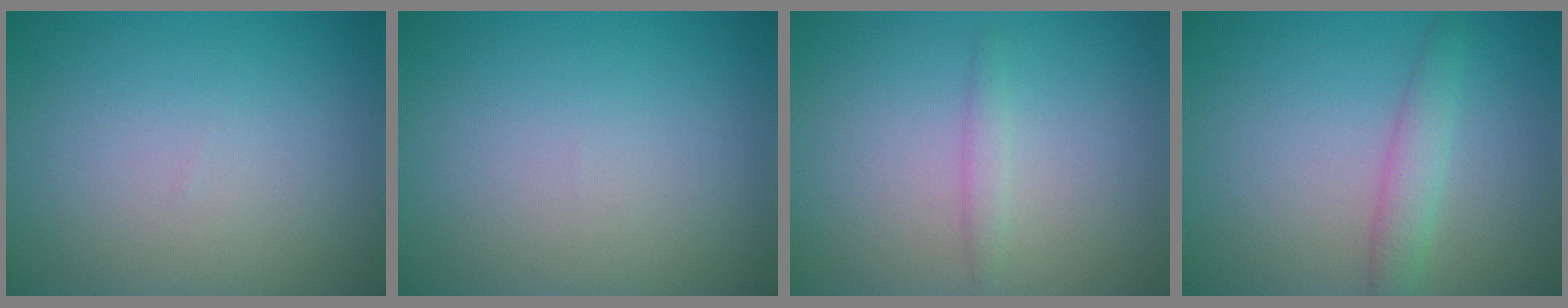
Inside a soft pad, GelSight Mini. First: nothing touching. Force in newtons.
{"total": 0.0}
{"total": 1.0, "press": 1.0, "slide": 0.0}
{"total": 2.3, "press": 2.3, "slide": 0.0}